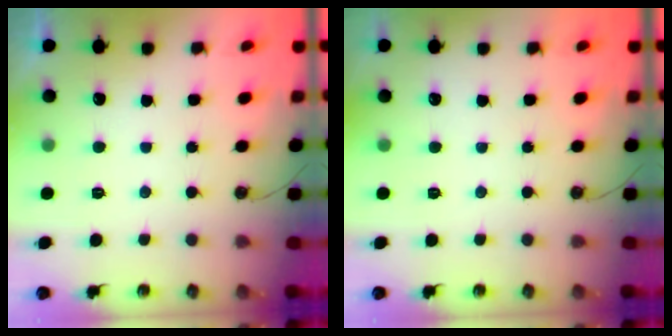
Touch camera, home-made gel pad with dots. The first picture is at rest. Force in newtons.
{"total": 0.0}